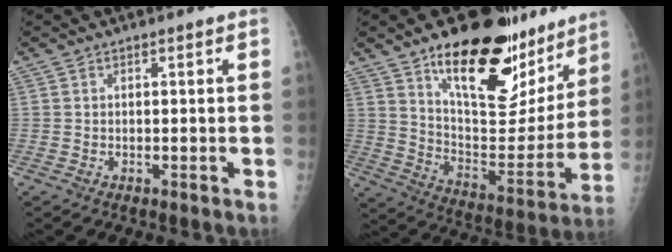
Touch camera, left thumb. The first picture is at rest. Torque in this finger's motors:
{"motor_torque": [0.67, 0.49, 1.45, -1.32, 0.20]}